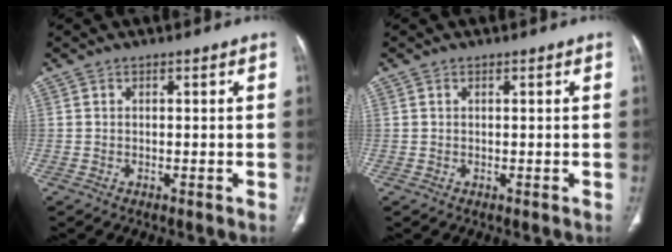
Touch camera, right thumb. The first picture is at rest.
{"total": 0.0}